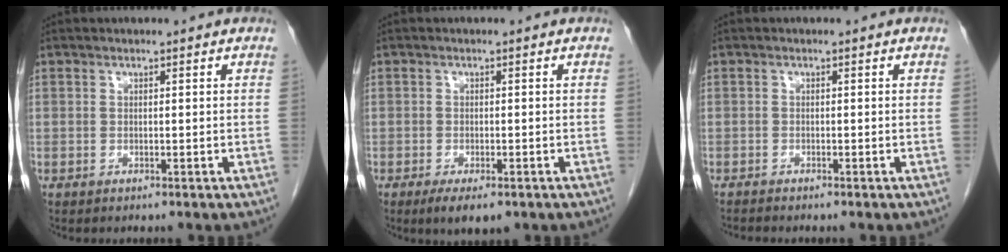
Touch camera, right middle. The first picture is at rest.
{"total": 4.4, "force": [-2.8, 1.4, 3.1], "torque": [-0.049, -0.008, -0.038]}
{"total": 1.1, "force": [-1.1, 0.0, 0.3], "torque": [-0.007, -0.002, -0.018]}